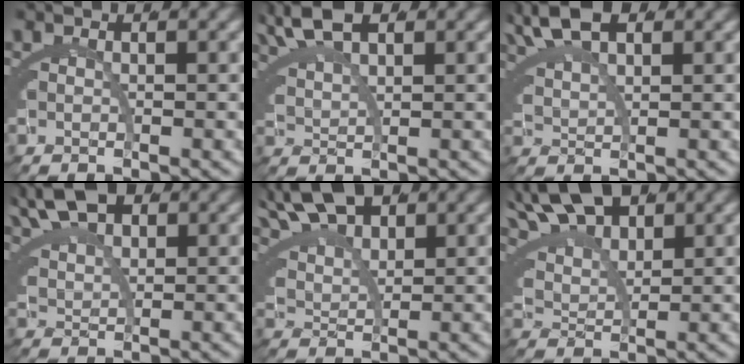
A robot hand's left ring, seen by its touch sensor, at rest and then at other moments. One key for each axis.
{"total": 3.9, "fx": 3.5, "fy": 0.0, "fz": 1.8, "tx": -0.041, "ty": 0.005, "tz": 0.070}
{"total": 4.3, "fx": 3.6, "fy": 0.5, "fz": 2.1, "tx": -0.049, "ty": 0.006, "tz": 0.071}
{"total": 4.8, "fx": 4.1, "fy": 1.2, "fz": 2.3, "tx": -0.046, "ty": 0.006, "tz": 0.076}
{"total": 5.7, "fx": 5.0, "fy": 1.3, "fz": 2.6, "tx": -0.048, "ty": 0.012, "tz": 0.088}
{"total": 6.6, "fx": 5.5, "fy": 2.0, "fz": 3.1, "tx": -0.061, "ty": 0.015, "tz": 0.093}